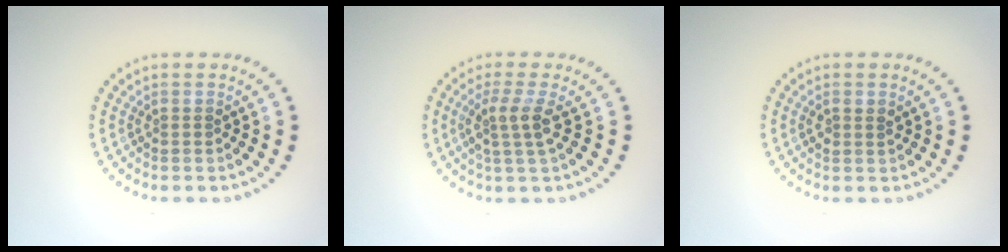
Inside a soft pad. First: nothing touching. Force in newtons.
{"total": 2.6, "press": 2.0, "slide": 1.7}
{"total": 1.0, "press": 0.9, "slide": 0.4}